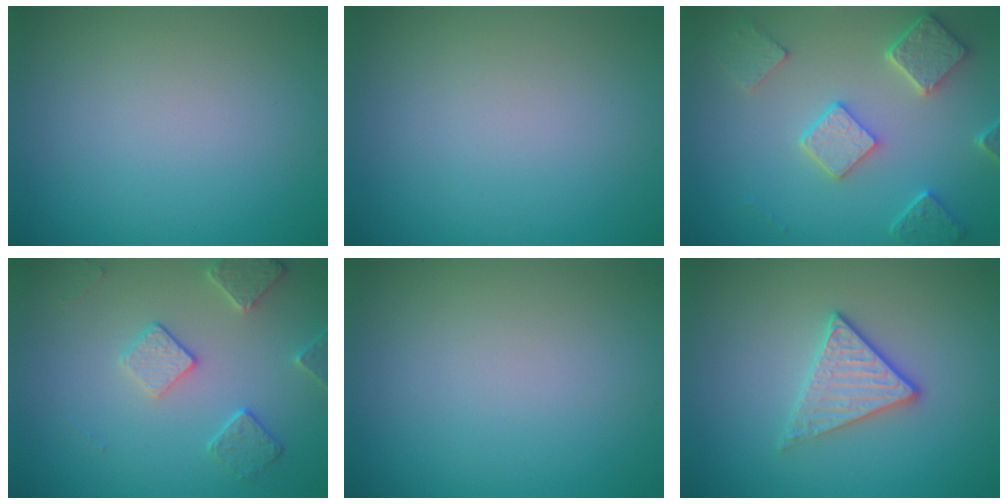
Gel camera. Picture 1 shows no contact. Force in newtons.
{"total": 0.0}
{"total": 4.9, "press": 3.9, "slide": 2.9}
{"total": 2.8, "press": 2.7, "slide": 0.6}
{"total": 0.0}
{"total": 2.8, "press": 2.6, "slide": 1.1}